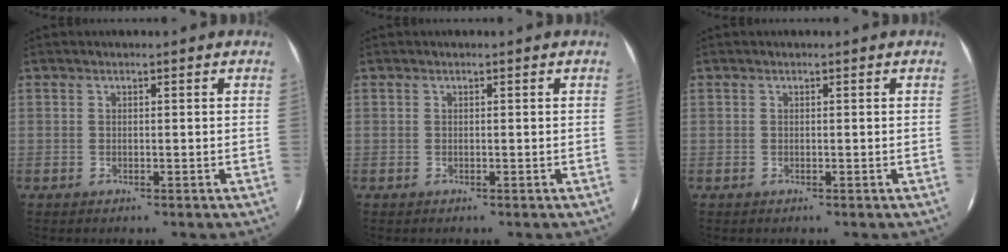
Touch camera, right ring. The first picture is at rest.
{"total": 0.0}
{"total": 0.0}